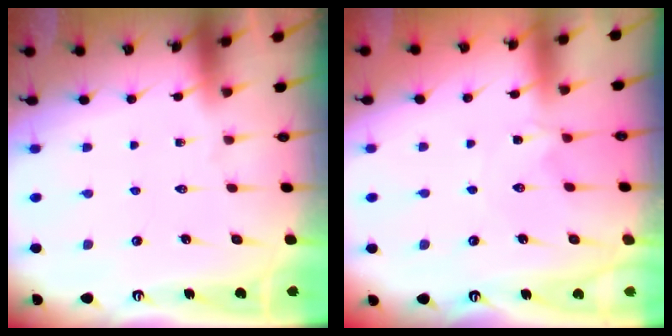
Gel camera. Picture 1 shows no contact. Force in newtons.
{"total": 0.0}